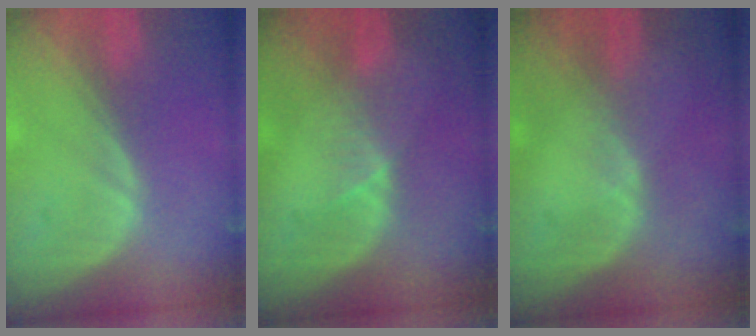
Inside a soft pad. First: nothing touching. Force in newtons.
{"total": 3.0, "press": 2.6, "slide": 1.5}
{"total": 1.1, "press": 0.8, "slide": 0.8}